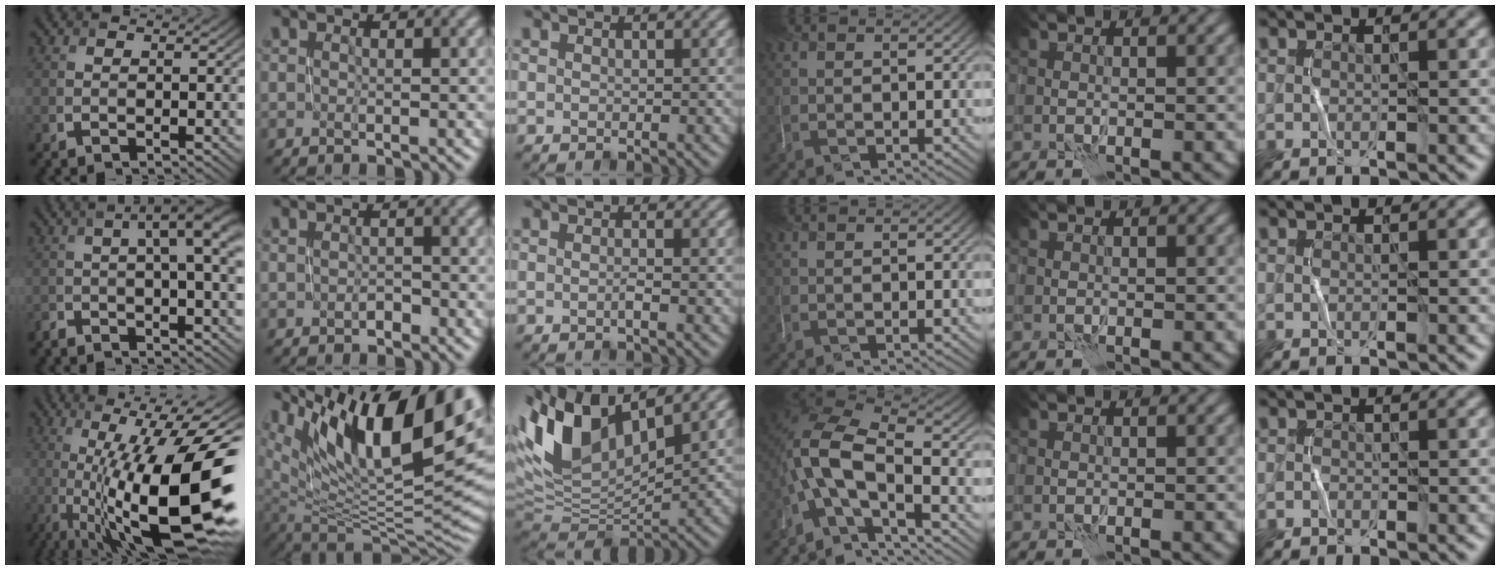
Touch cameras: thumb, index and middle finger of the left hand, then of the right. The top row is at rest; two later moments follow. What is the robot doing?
{"motion": "open", "object": "stapler"}